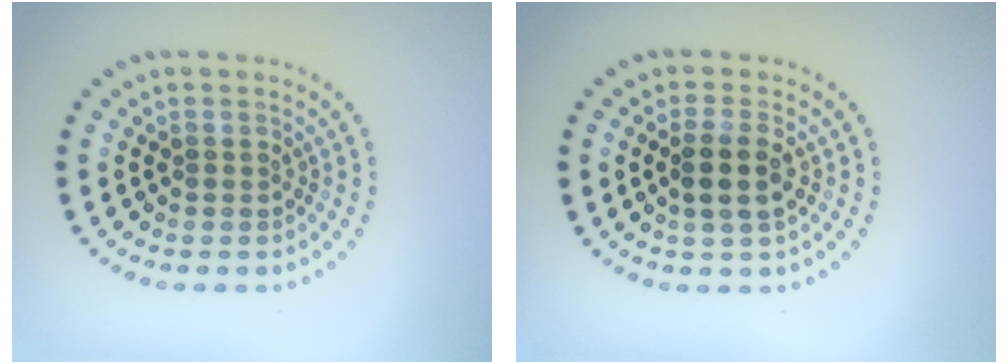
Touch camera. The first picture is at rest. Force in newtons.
{"total": 2.6, "press": 2.3, "slide": 1.1}